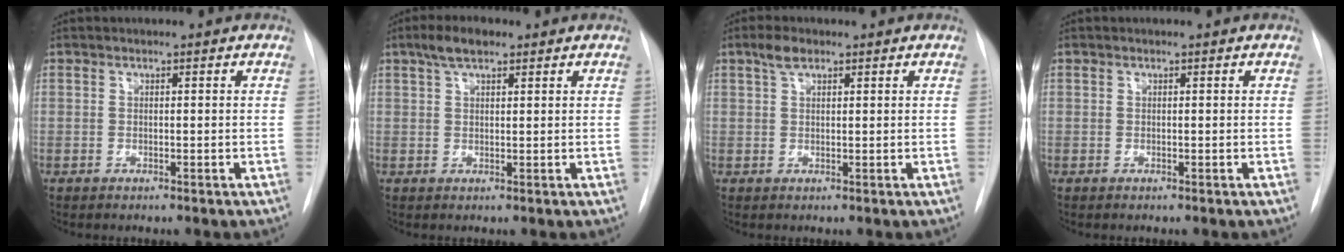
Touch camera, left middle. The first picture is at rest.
{"total": 4.0, "force": [2.6, 1.5, 2.6], "torque": [-0.055, 0.012, 0.048]}
{"total": 2.4, "force": [1.5, 1.1, 1.5], "torque": [-0.033, 0.009, 0.031]}
{"total": 0.0}